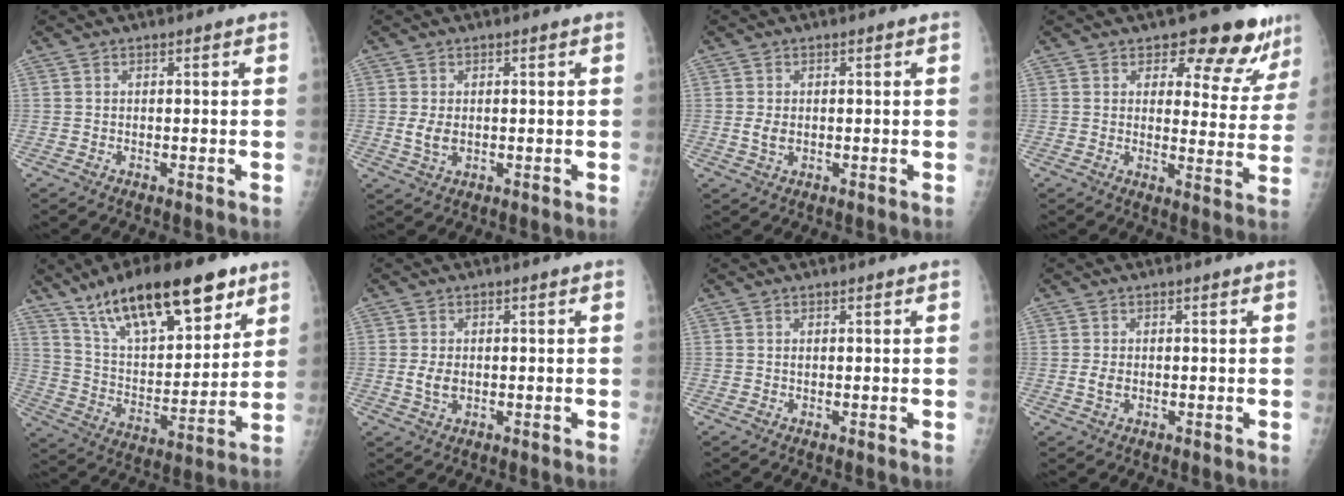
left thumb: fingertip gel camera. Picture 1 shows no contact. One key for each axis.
{"total": 3.1, "fx": 0.0, "fy": 2.0, "fz": 2.4, "tx": -0.048, "ty": -0.007, "tz": 0.004}
{"total": 2.4, "fx": 0.0, "fy": 1.6, "fz": 1.8, "tx": -0.034, "ty": -0.004, "tz": 0.002}
{"total": 12.3, "fx": 9.8, "fy": 5.3, "fz": 5.1, "tx": -0.013, "ty": -0.066, "tz": 0.109}
{"total": 23.8, "fx": 15.1, "fy": 9.1, "fz": 15.9, "tx": -0.222, "ty": -0.048, "tz": 0.260}
{"total": 3.0, "fx": -0.1, "fy": 2.0, "fz": 2.3, "tx": -0.046, "ty": -0.005, "tz": 0.001}
{"total": 0.5, "fx": 0.3, "fy": 0.2, "fz": 0.4, "tx": -0.007, "ty": -0.002, "tz": 0.005}
{"total": 2.1, "fx": -0.1, "fy": 1.3, "fz": 1.6, "tx": -0.033, "ty": -0.002, "tz": -0.003}